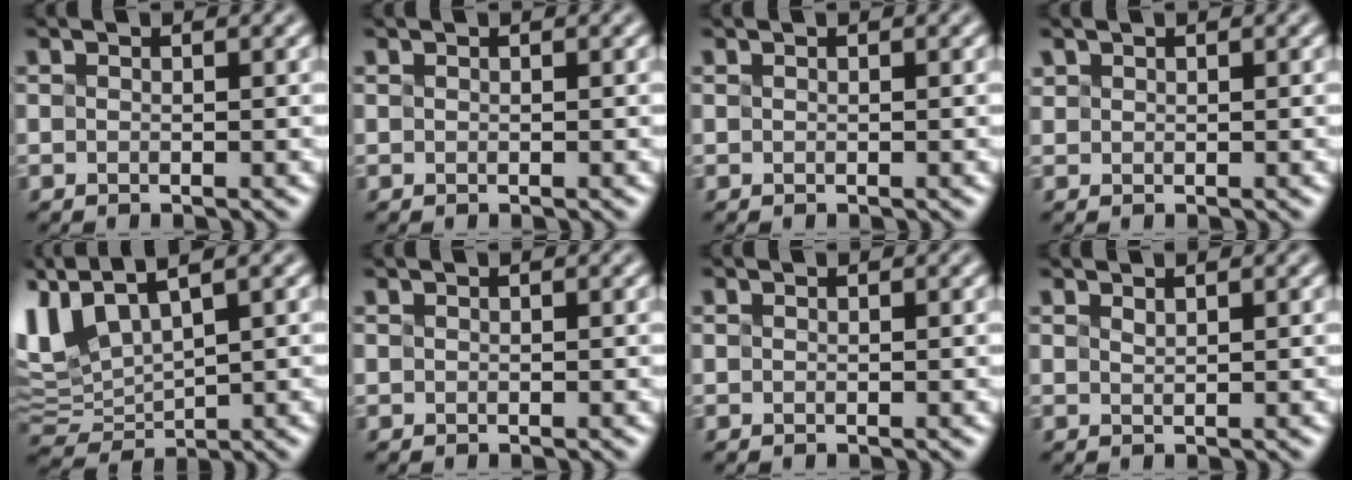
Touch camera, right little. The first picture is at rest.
{"total": 0.0}
{"total": 0.0}
{"total": 1.0, "force": [0.1, -0.5, -0.8], "torque": [-0.002, -0.002, 0.026]}
{"total": 5.3, "force": [2.8, 2.5, 3.7], "torque": [-0.108, 0.014, 0.075]}
{"total": 0.0}
{"total": 0.9, "force": [-0.3, -0.5, -0.7], "torque": [-0.001, -0.002, 0.009]}
{"total": 0.6, "force": [0.4, -0.3, -0.3], "torque": [0.004, -0.002, 0.019]}